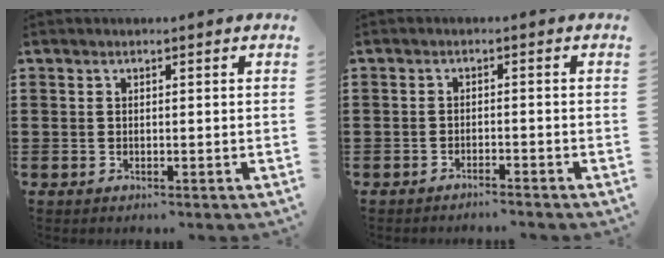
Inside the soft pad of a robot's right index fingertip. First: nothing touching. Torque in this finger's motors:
{"motor_torque": [0.12, -0.05, 0.05, -0.02]}